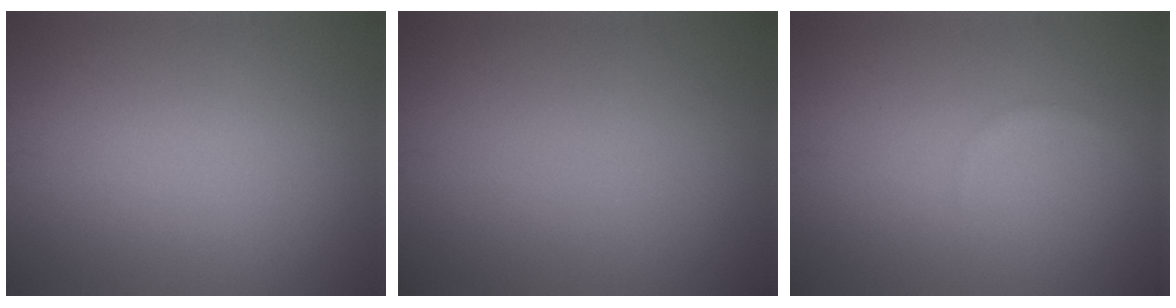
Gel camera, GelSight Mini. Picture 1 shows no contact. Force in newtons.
{"total": 0.0}
{"total": 0.6, "press": 0.6, "slide": 0.1}